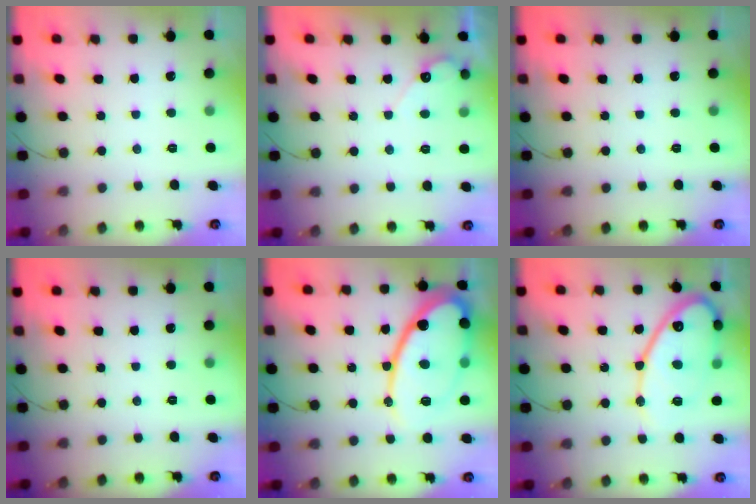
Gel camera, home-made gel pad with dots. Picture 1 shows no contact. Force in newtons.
{"total": 4.5, "press": 4.5, "slide": 0.2}
{"total": 0.0}
{"total": 0.0}
{"total": 22.7, "press": 22.6, "slide": 2.3}
{"total": 17.4, "press": 17.3, "slide": 1.2}